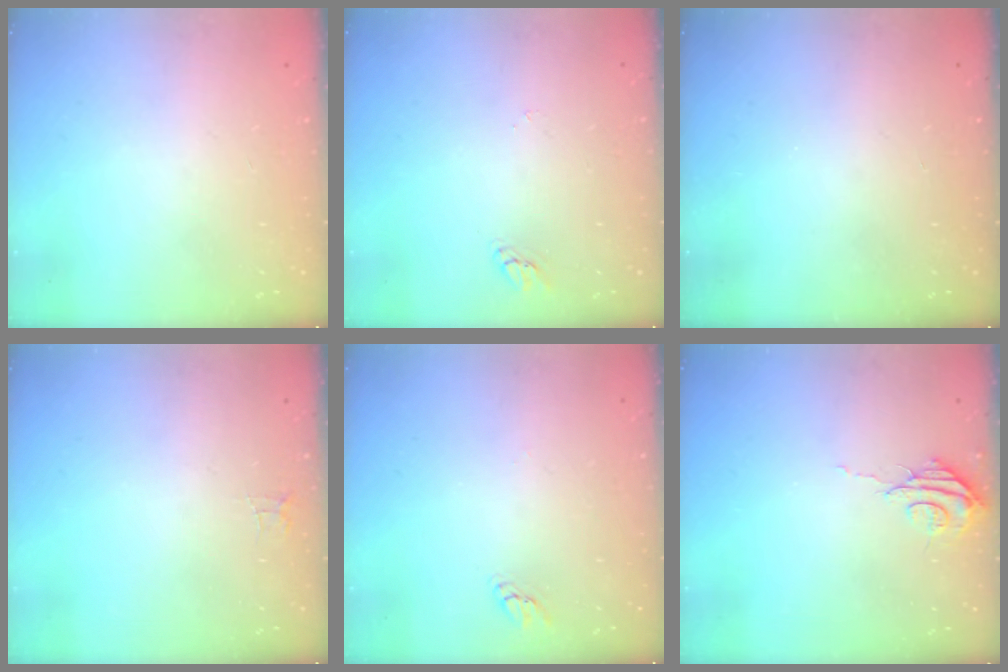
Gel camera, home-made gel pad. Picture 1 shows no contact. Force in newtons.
{"total": 2.0, "press": 2.0, "slide": 0.2}
{"total": 0.0}
{"total": 2.9, "press": 2.9, "slide": 0.2}
{"total": 1.9, "press": 1.9, "slide": 0.2}
{"total": 6.3, "press": 6.2, "slide": 0.5}